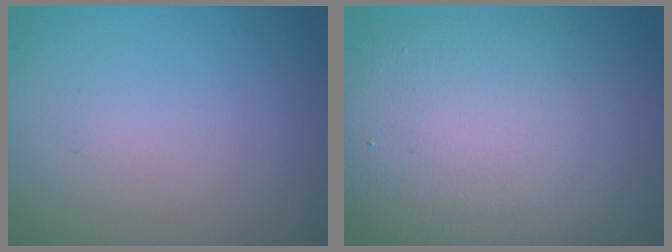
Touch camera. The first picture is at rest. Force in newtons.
{"total": 9.6, "press": 9.6, "slide": 0.5}